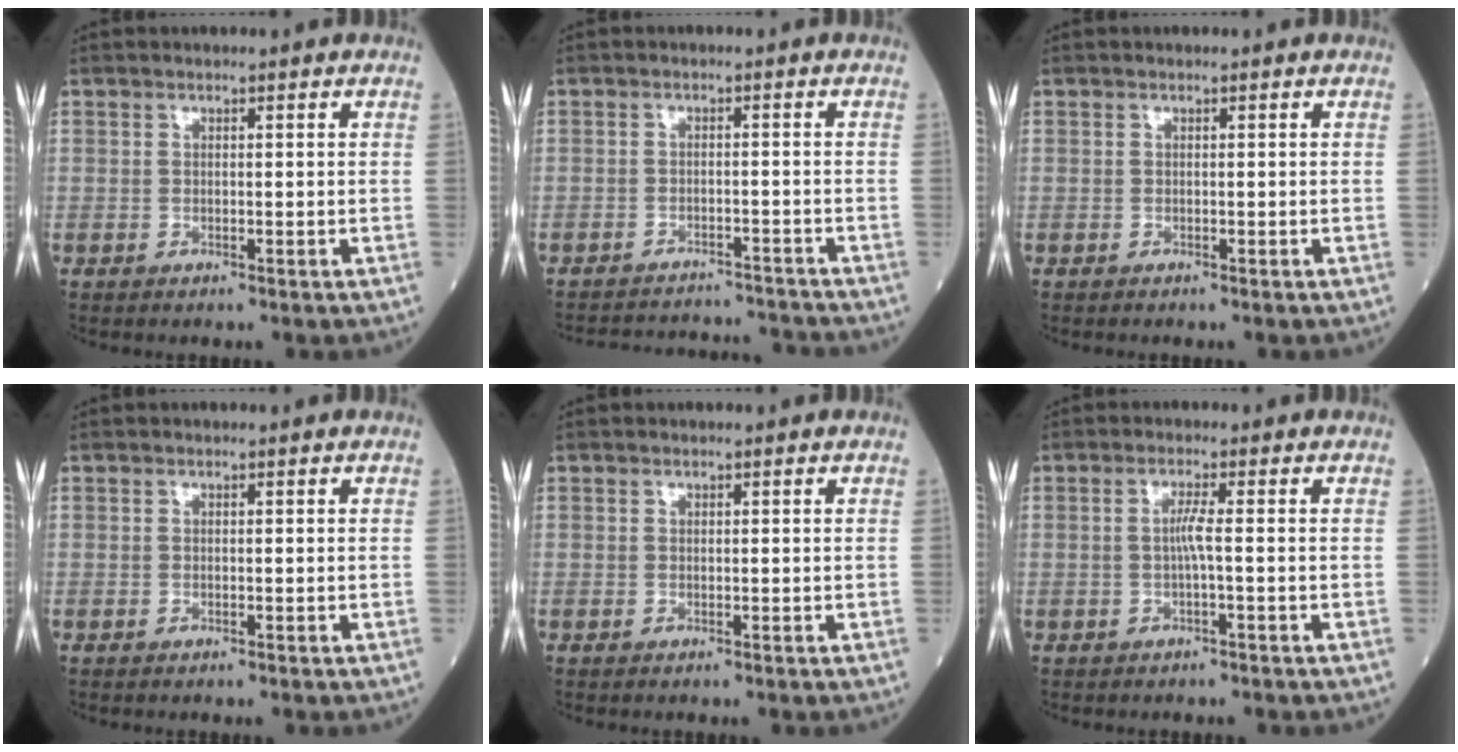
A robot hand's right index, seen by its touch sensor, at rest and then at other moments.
{"total": 9.9, "force": [-9.8, 1.6, 0.5], "torque": [-0.008, 0.017, -0.130]}
{"total": 0.0}
{"total": 0.0}
{"total": 0.0}
{"total": 2.0, "force": [-0.3, -0.4, 1.9], "torque": [-0.038, 0.001, -0.008]}